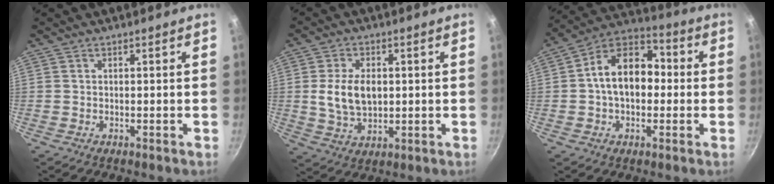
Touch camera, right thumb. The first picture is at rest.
{"total": 9.3, "force": [0.8, 6.0, 7.0], "torque": [-0.118, -0.006, 0.017]}
{"total": 14.5, "force": [0.2, 9.9, 10.5], "torque": [-0.128, 0.042, -0.018]}